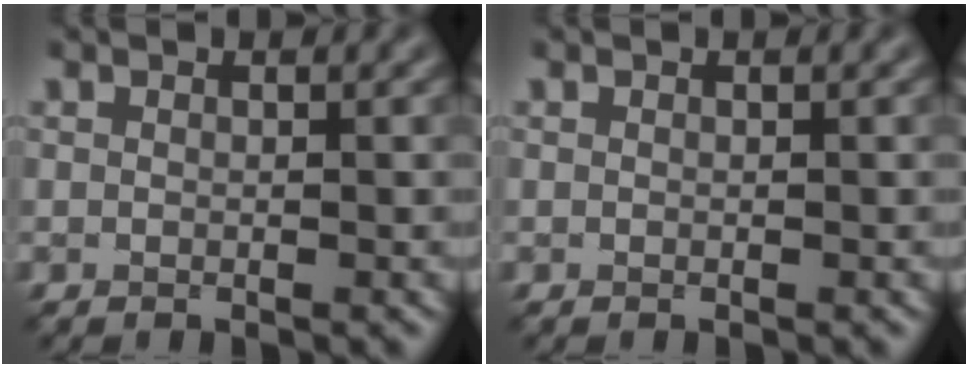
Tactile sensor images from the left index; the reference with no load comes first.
{"total": 0.0}